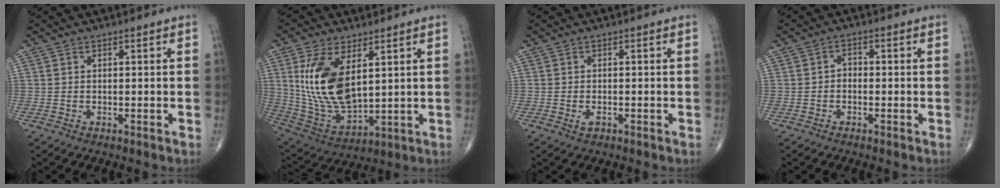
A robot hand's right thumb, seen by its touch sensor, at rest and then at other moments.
{"total": 16.5, "force": [4.6, 8.3, 13.5], "torque": [-0.256, -0.022, 0.107]}
{"total": 1.3, "force": [-0.6, 0.8, 1.0], "torque": [-0.017, 0.002, -0.009]}
{"total": 1.8, "force": [-0.5, 1.3, 1.1], "torque": [-0.008, 0.010, -0.015]}